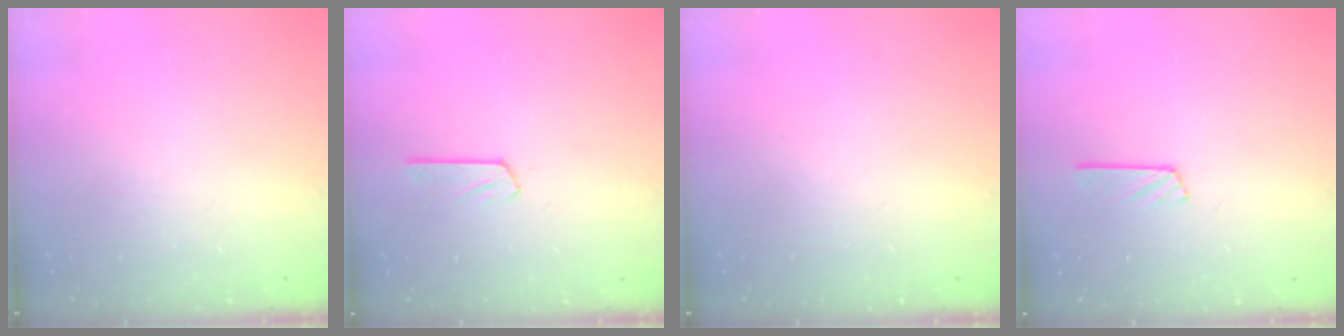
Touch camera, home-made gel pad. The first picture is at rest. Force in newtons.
{"total": 4.9, "press": 4.8, "slide": 0.5}
{"total": 0.0}
{"total": 3.9, "press": 3.9, "slide": 0.4}